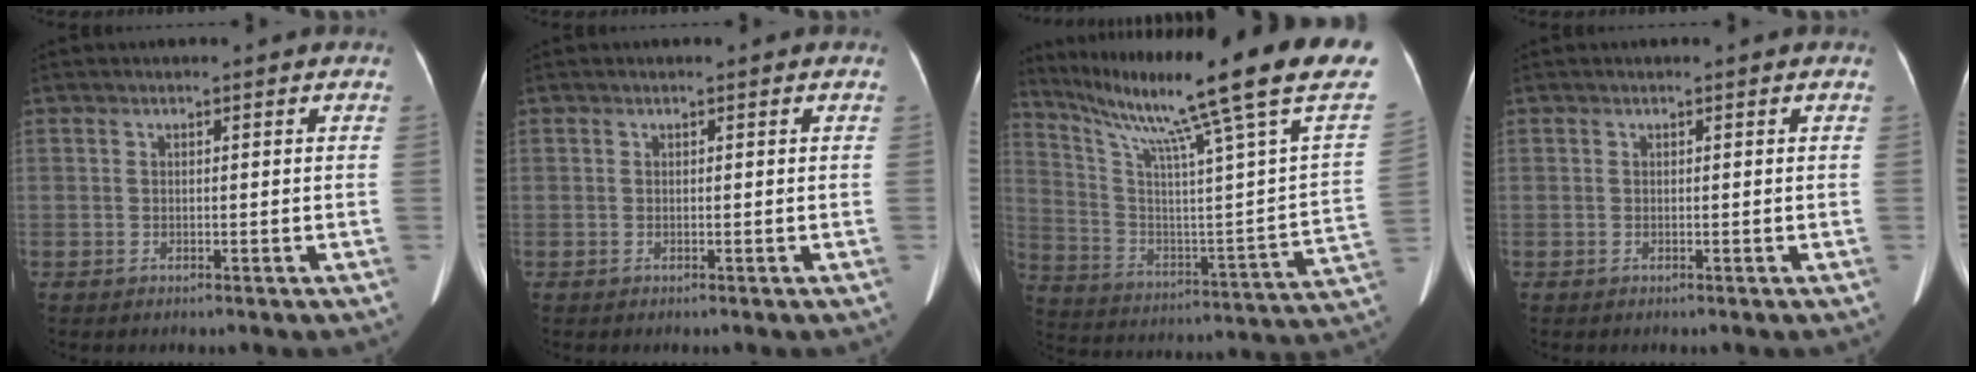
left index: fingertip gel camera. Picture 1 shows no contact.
{"total": 0.0}
{"total": 28.6, "force": [20.5, -1.0, 19.8], "torque": [-0.324, -0.055, 0.296]}
{"total": 0.0}